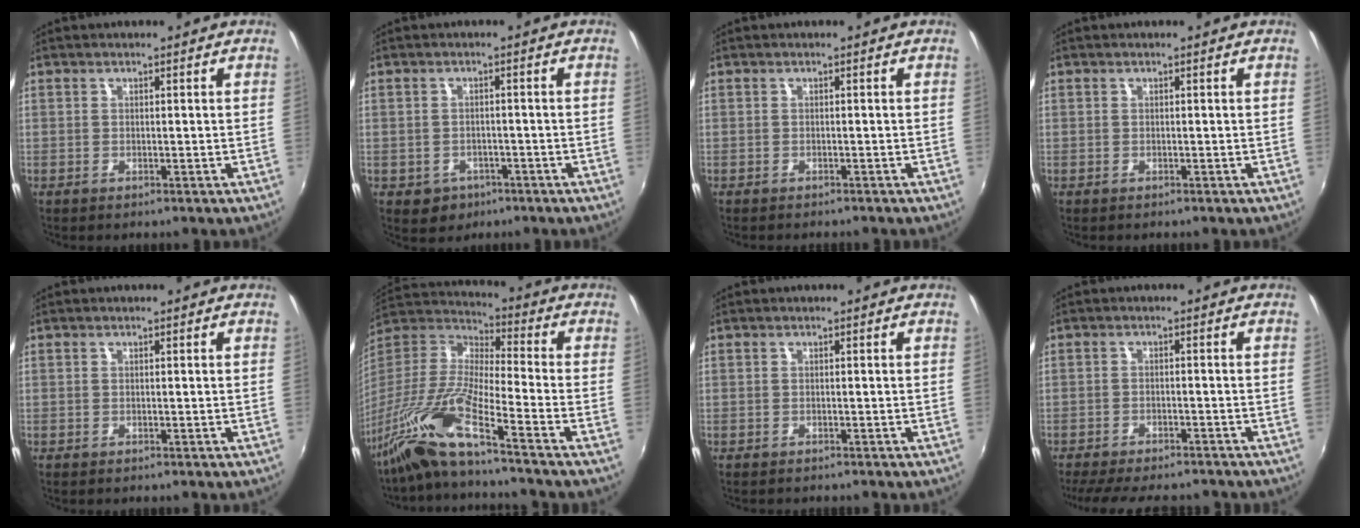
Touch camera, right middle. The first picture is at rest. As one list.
[{"total": 4.7, "force": [-2.1, 4.0, 1.3], "torque": [-0.037, -0.002, -0.023]}, {"total": 1.5, "force": [-1.4, 0.4, 0.4], "torque": [-0.012, -0.010, -0.021]}, {"total": 0.0}, {"total": 0.0}, {"total": 15.1, "force": [-11.3, -0.4, 10.1], "torque": [-0.187, -0.025, -0.224]}, {"total": 1.3, "force": [-1.2, 0.4, 0.2], "torque": [-0.010, -0.008, -0.019]}, {"total": 13.3, "force": [-11.5, 3.6, 5.8], "torque": [-0.126, -0.025, -0.169]}]